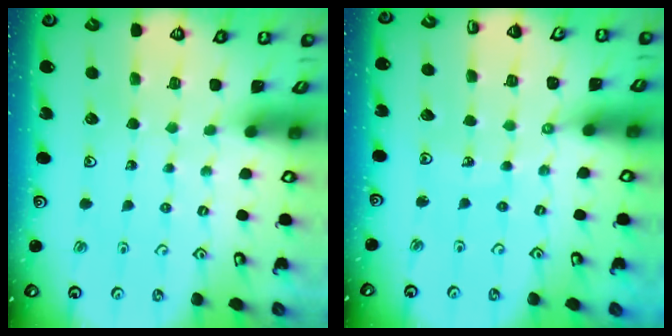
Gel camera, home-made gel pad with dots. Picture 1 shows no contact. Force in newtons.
{"total": 3.7, "press": 3.7, "slide": 0.1}